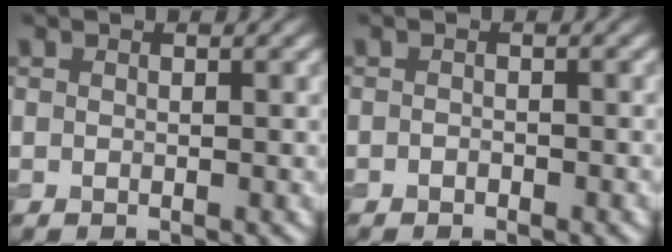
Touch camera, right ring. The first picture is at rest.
{"total": 0.6, "force": [-0.4, 0.3, 0.2], "torque": [-0.005, -0.004, -0.009]}